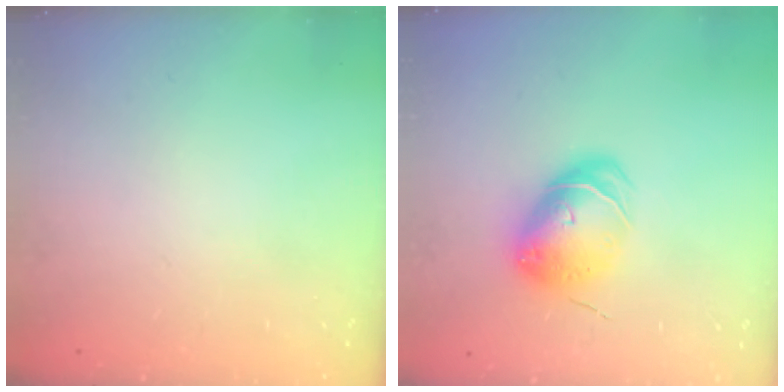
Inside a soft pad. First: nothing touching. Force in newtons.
{"total": 10.4, "press": 10.3, "slide": 0.8}